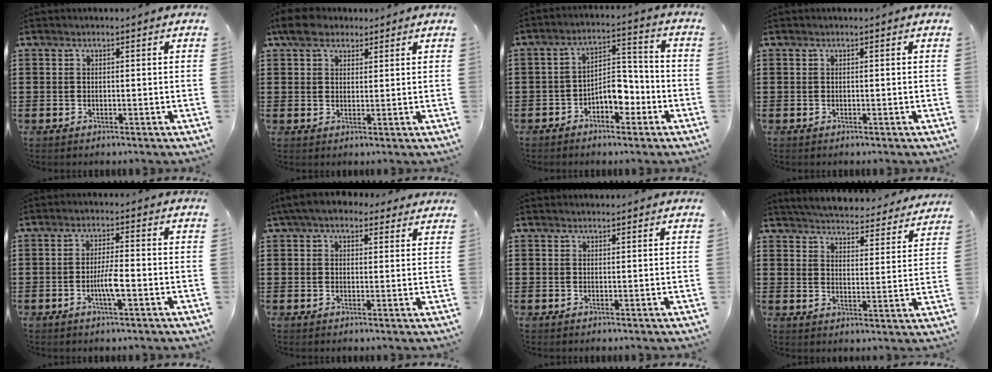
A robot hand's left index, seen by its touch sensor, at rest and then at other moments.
{"total": 4.8, "force": [3.3, 2.9, 2.0], "torque": [-0.046, 0.009, 0.060]}
{"total": 5.9, "force": [-3.1, 3.3, 3.8], "torque": [-0.059, 0.016, -0.061]}
{"total": 0.0}
{"total": 4.1, "force": [-1.3, 0.7, 3.8], "torque": [-0.074, 0.001, -0.027]}
{"total": 4.7, "force": [3.7, 2.0, 2.2], "torque": [-0.055, 0.001, 0.068]}
{"total": 0.7, "force": [0.7, 0.2, 0.0], "torque": [-0.002, 0.000, 0.014]}
{"total": 4.9, "force": [4.9, -0.1, 0.5], "torque": [-0.035, -0.041, 0.081]}